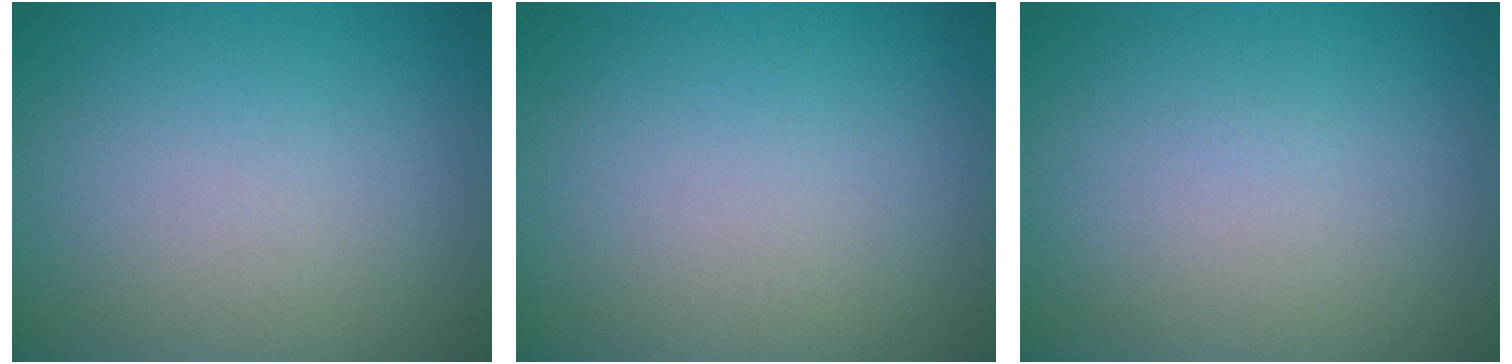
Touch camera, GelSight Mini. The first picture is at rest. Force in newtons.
{"total": 0.0}
{"total": 0.0}